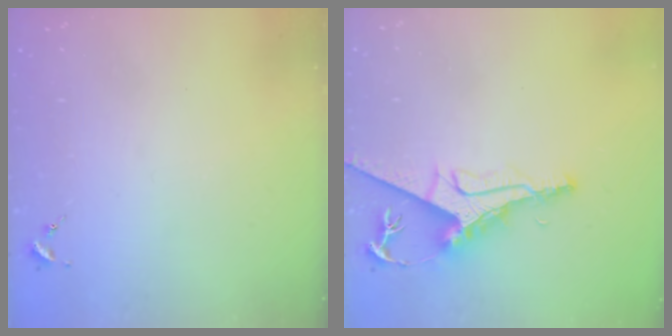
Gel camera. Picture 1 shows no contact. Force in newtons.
{"total": 9.8, "press": 9.7, "slide": 1.1}